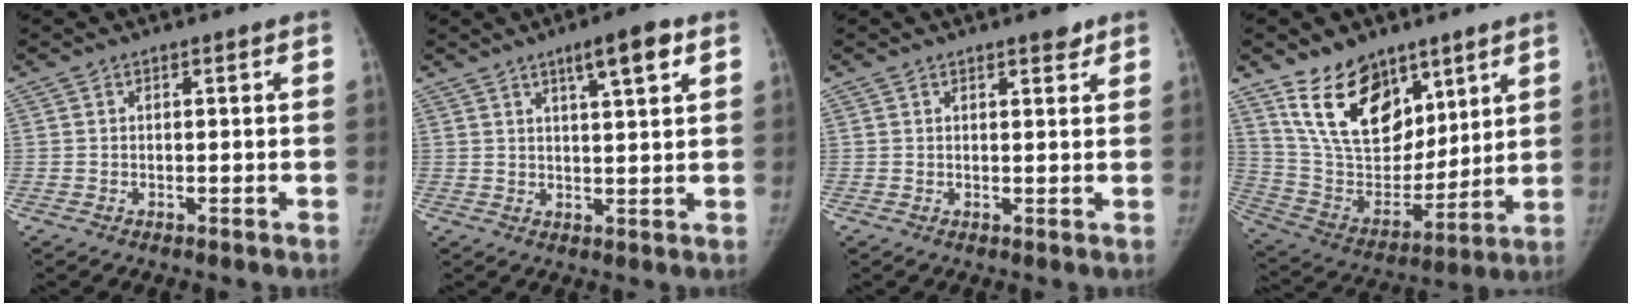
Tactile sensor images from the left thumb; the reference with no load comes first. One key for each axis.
{"total": 6.4, "fx": 3.5, "fy": 1.2, "fz": 5.3, "tx": -0.075, "ty": -0.012, "tz": 0.055}
{"total": 2.2, "fx": 1.6, "fy": 0.7, "fz": 1.3, "tx": -0.008, "ty": -0.009, "tz": 0.022}
{"total": 19.1, "fx": 11.7, "fy": 11.3, "fz": 9.9, "tx": -0.124, "ty": -0.065, "tz": 0.228}